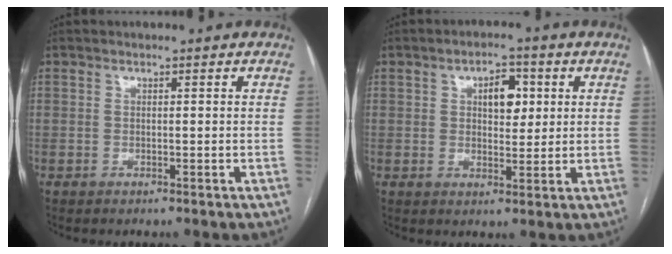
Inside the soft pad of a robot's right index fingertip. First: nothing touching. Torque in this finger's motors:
{"motor_torque": [0.09, -0.04, 0.11, 0.04]}